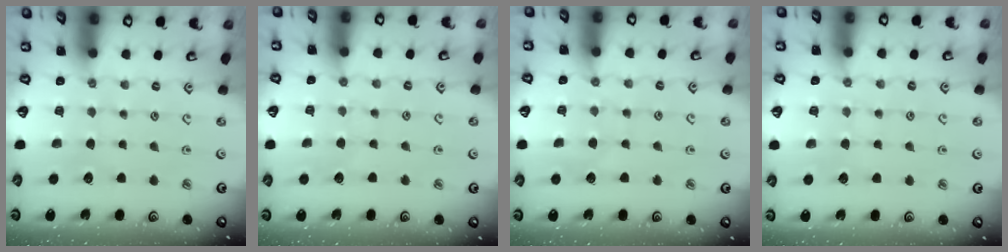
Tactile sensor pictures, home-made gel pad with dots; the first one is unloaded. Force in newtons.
{"total": 4.9, "press": 4.9, "slide": 0.4}
{"total": 6.0, "press": 5.9, "slide": 0.6}
{"total": 2.9, "press": 2.9, "slide": 0.5}